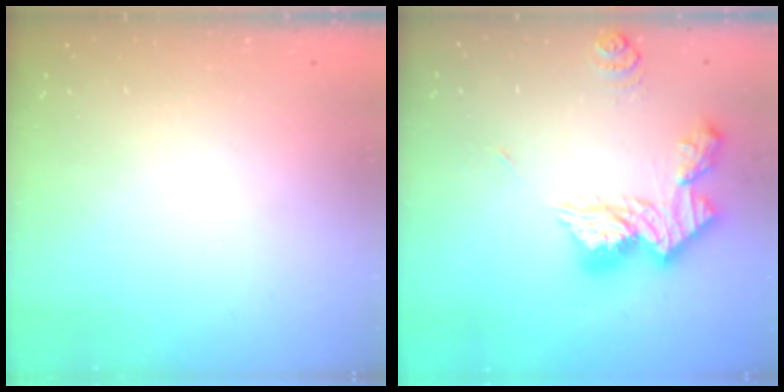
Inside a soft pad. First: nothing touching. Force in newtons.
{"total": 17.9, "press": 17.8, "slide": 1.8}